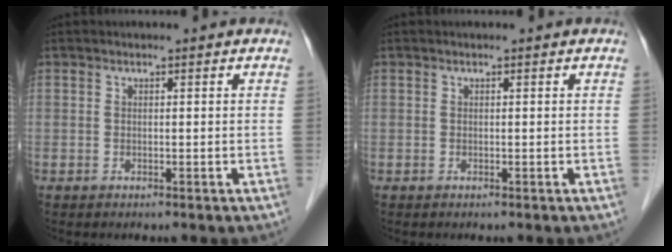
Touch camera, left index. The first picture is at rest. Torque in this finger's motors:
{"motor_torque": [0.00, 0.00, 0.00, 0.00]}